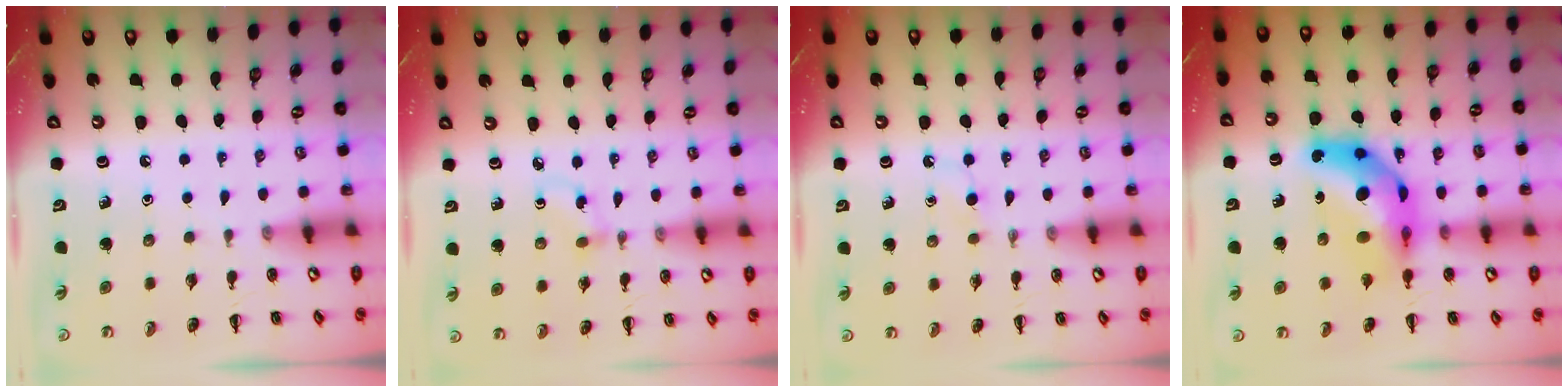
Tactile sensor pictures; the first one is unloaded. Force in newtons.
{"total": 2.8, "press": 2.5, "slide": 1.2}
{"total": 2.7, "press": 2.5, "slide": 1.0}
{"total": 12.6, "press": 12.0, "slide": 3.9}